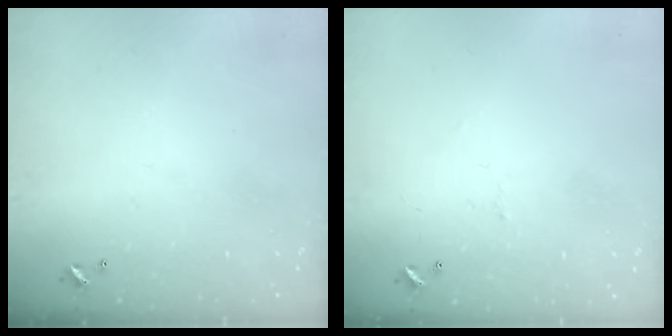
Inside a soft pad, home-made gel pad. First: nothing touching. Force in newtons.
{"total": 1.6, "press": 1.5, "slide": 0.5}